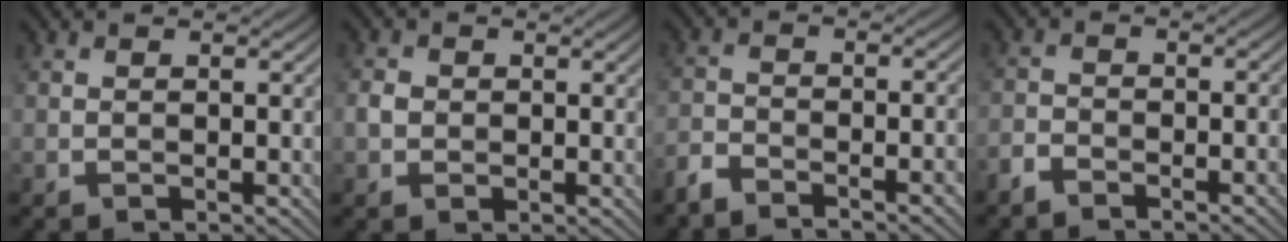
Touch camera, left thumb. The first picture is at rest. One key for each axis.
{"total": 1.9, "fx": 0.0, "fy": 1.6, "fz": 0.9, "tx": -0.022, "ty": -0.001, "tz": -0.005}
{"total": 5.0, "fx": -4.2, "fy": 1.1, "fz": 2.6, "tx": -0.052, "ty": -0.004, "tz": -0.083}
{"total": 3.5, "fx": -2.9, "fy": 0.9, "fz": 1.7, "tx": -0.033, "ty": -0.002, "tz": -0.061}